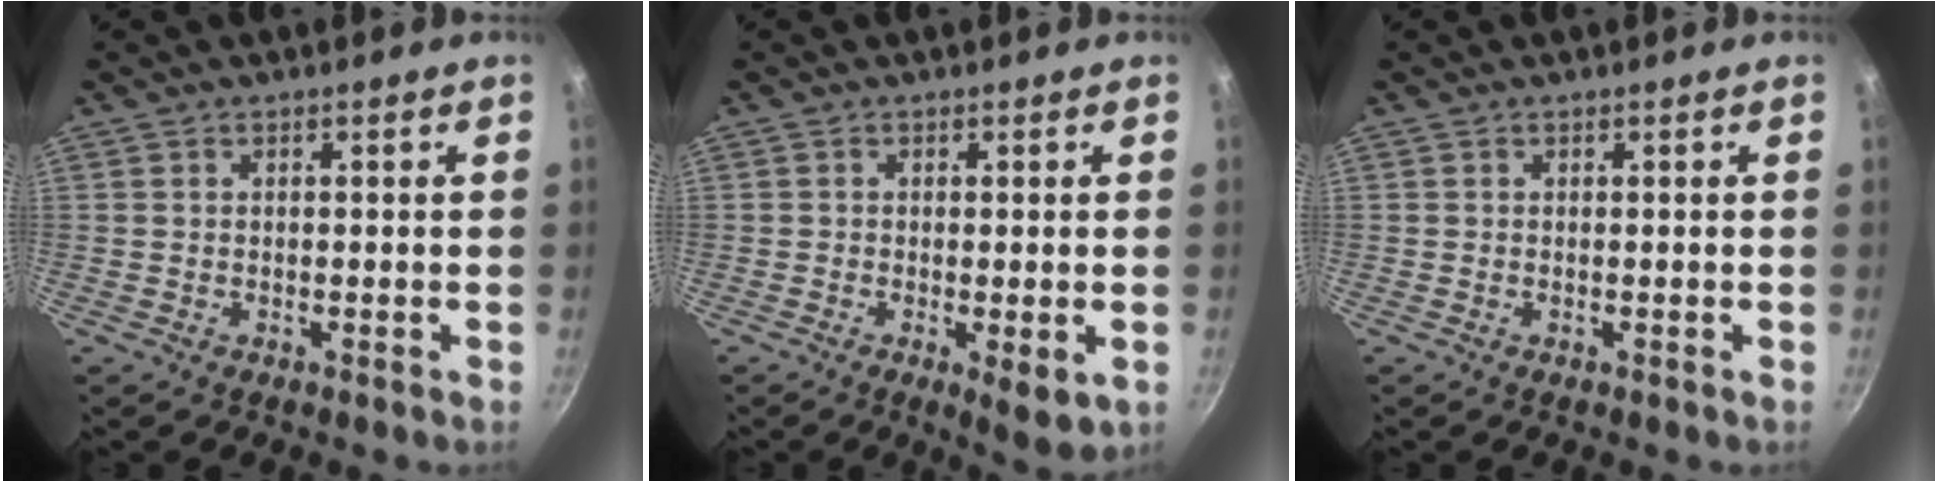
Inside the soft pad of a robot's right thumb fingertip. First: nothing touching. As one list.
[{"total": 5.2, "force": [-1.6, 1.5, 4.8], "torque": [-0.075, -0.014, -0.023]}, {"total": 0.0}]